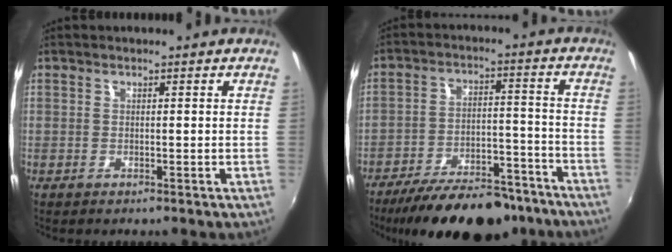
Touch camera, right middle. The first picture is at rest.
{"total": 21.4, "force": [-17.4, 7.3, 10.1], "torque": [-0.182, -0.004, -0.241]}